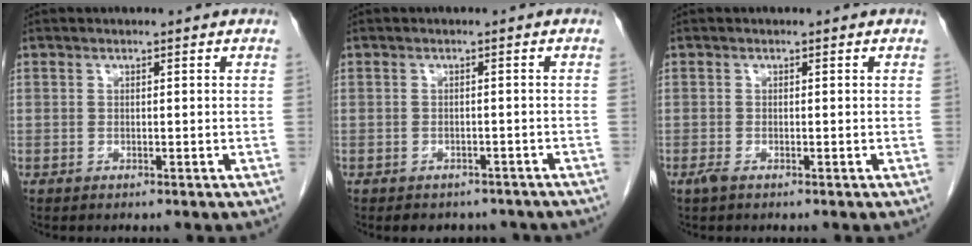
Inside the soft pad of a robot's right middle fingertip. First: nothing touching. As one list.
[{"total": 6.7, "force": [-5.7, 3.2, 1.6], "torque": [-0.014, 0.005, -0.059]}, {"total": 0.8, "force": [-0.6, 0.1, 0.6], "torque": [-0.017, -0.003, -0.011]}]